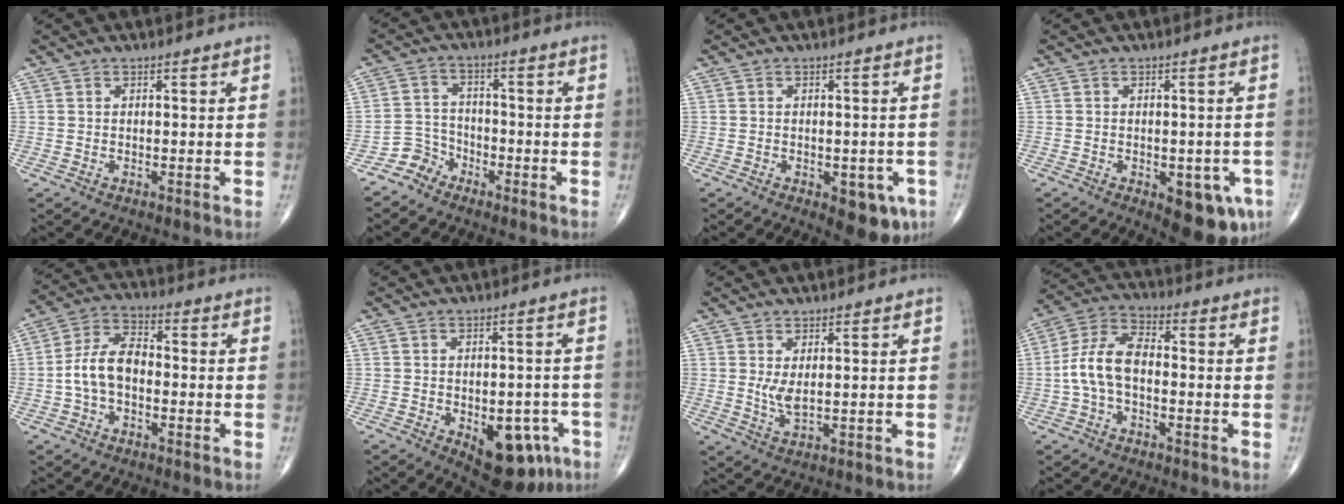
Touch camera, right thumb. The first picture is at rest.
{"total": 4.4, "force": [-3.5, 2.7, -0.2], "torque": [0.027, 0.032, -0.076]}
{"total": 6.9, "force": [-2.9, 3.4, 5.3], "torque": [-0.040, 0.004, -0.029]}
{"total": 10.0, "force": [-4.2, 4.6, 7.9], "torque": [-0.069, 0.006, -0.044]}
{"total": 8.6, "force": [-1.5, 5.1, 6.7], "torque": [-0.127, 0.031, -0.037]}
{"total": 12.5, "force": [-5.1, 6.8, 9.2], "torque": [-0.084, 0.016, -0.055]}
{"total": 3.1, "force": [0.7, 1.0, 2.8], "torque": [-0.056, -0.013, 0.020]}
{"total": 9.2, "force": [-1.4, 5.1, 7.6], "torque": [-0.152, 0.034, -0.035]}